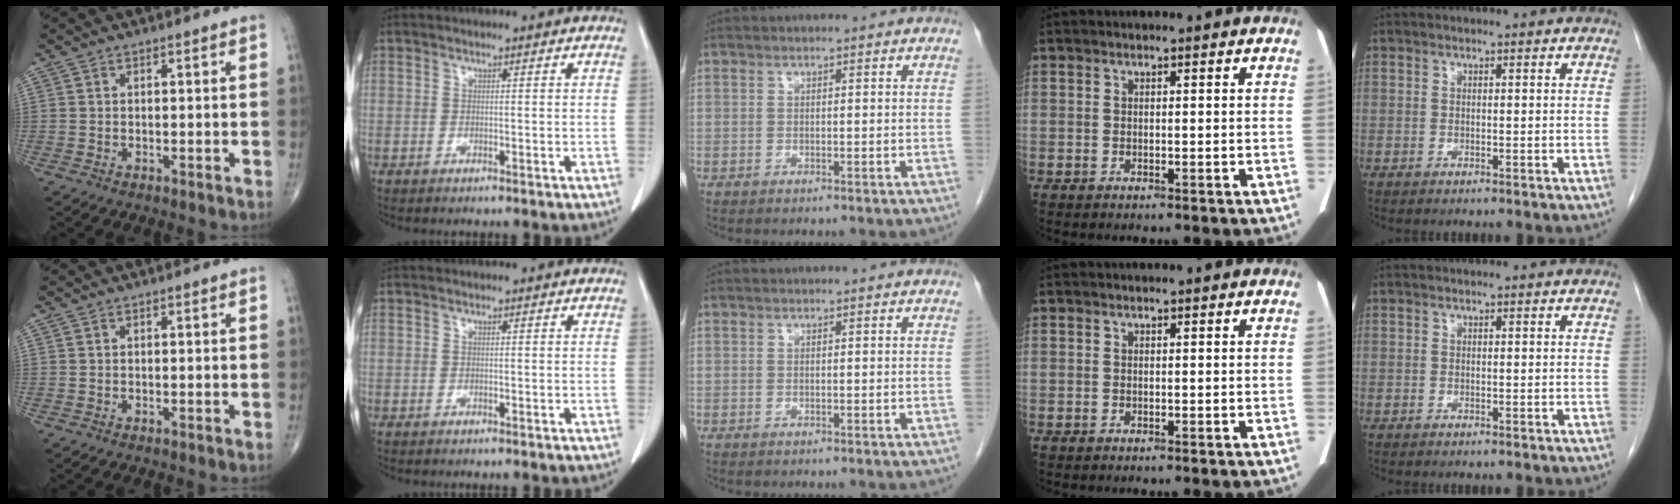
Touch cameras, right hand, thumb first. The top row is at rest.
{}